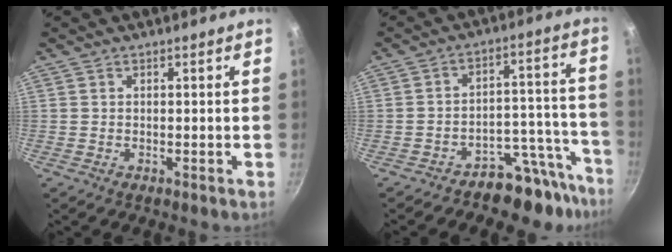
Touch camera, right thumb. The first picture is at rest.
{"total": 11.3, "force": [-9.4, 5.4, 3.3], "torque": [0.028, 0.110, -0.135]}